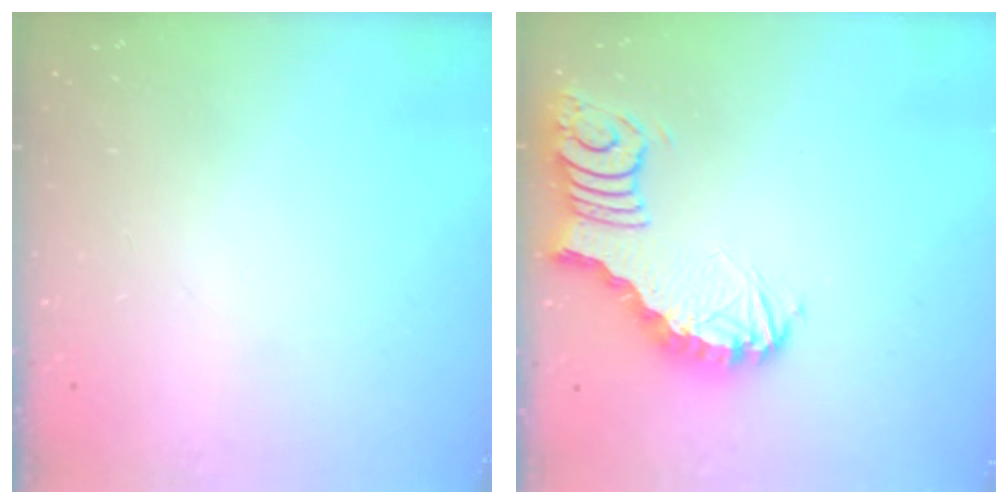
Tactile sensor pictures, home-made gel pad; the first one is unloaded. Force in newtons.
{"total": 5.8, "press": 5.7, "slide": 0.8}